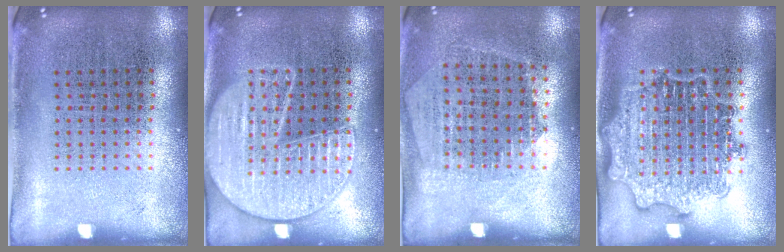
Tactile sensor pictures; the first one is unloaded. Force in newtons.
{"total": 2.0, "press": 2.0, "slide": 0.2}
{"total": 1.3, "press": 1.1, "slide": 0.6}
{"total": 2.4, "press": 2.4, "slide": 0.3}